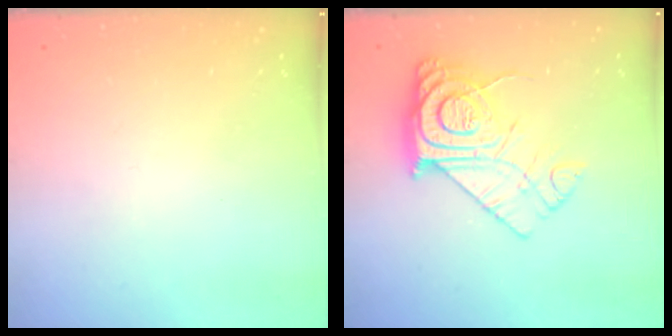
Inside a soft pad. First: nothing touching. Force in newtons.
{"total": 16.4, "press": 16.3, "slide": 1.7}